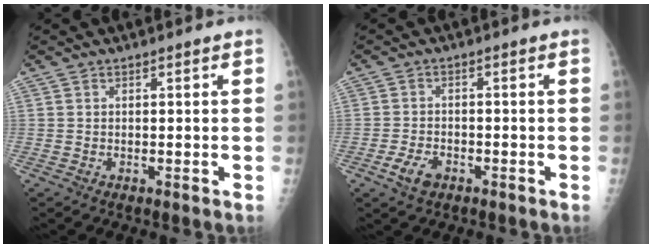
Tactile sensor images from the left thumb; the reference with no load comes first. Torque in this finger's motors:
{"motor_torque": [-0.84, 0.44, 0.33, 0.15, 0.01]}